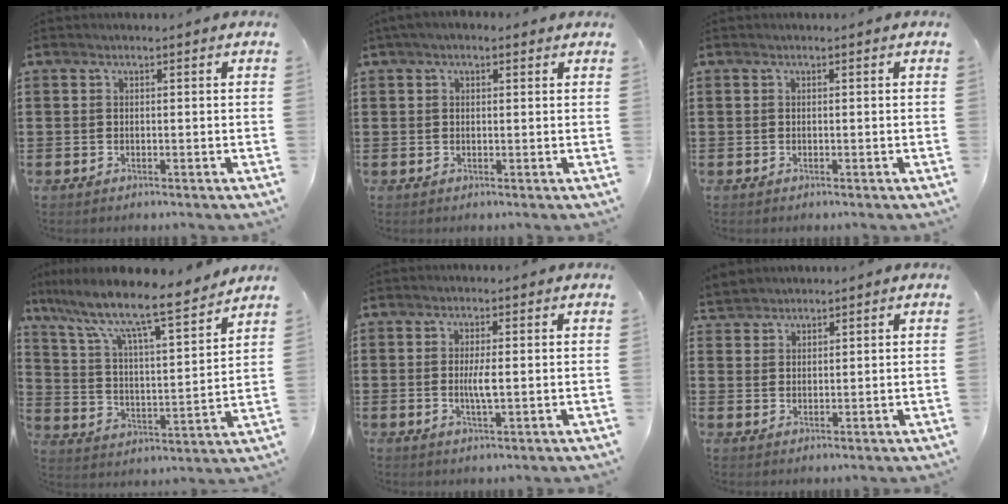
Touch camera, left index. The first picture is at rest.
{"total": 1.6, "force": [0.7, 0.9, 1.1], "torque": [-0.023, 0.006, 0.011]}
{"total": 0.0}
{"total": 9.7, "force": [8.0, 1.0, 5.5], "torque": [-0.138, -0.056, 0.128]}
{"total": 3.0, "force": [0.0, 0.4, 2.9], "torque": [-0.055, -0.004, -0.002]}
{"total": 2.4, "force": [2.3, 0.7, -0.4], "torque": [-0.002, 0.001, 0.045]}